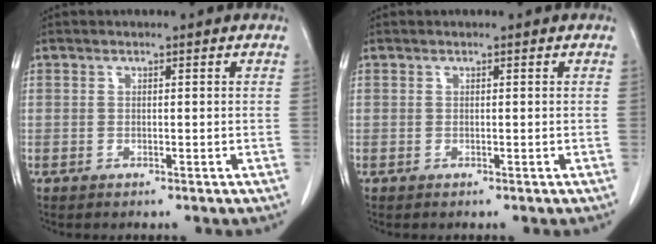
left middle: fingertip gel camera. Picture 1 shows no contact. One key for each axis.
{"total": 0.0}